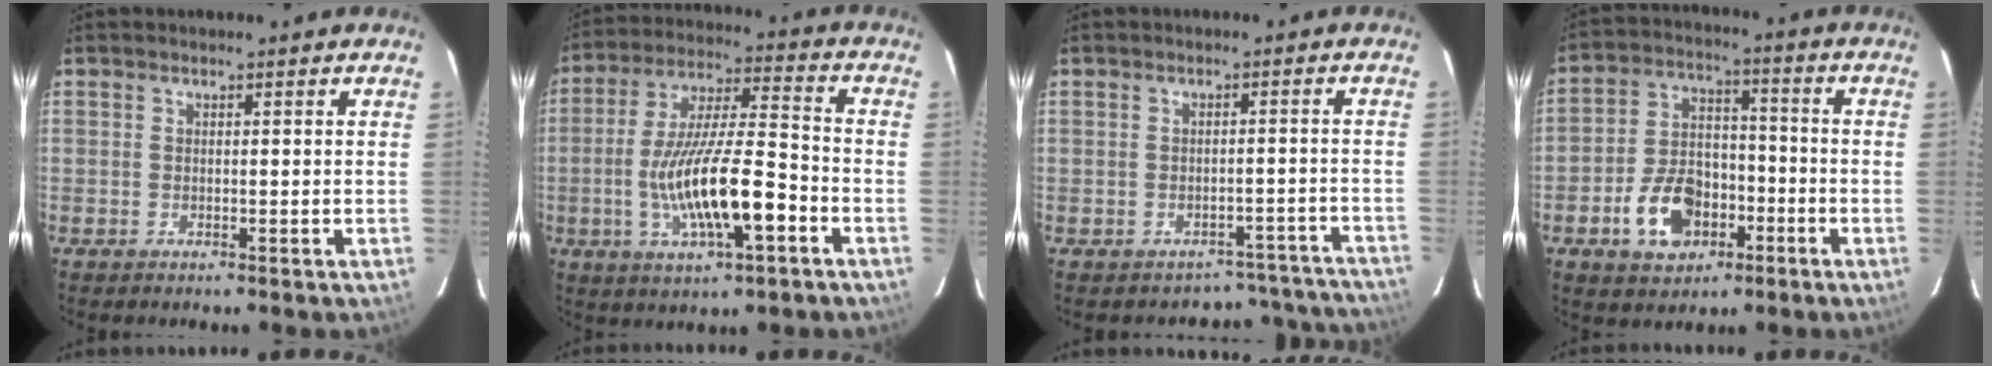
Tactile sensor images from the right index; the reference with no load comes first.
{"total": 16.4, "force": [-5.4, 3.6, 15.0], "torque": [-0.286, -0.007, -0.091]}
{"total": 11.2, "force": [-10.0, 4.9, -0.1], "torque": [0.027, 0.056, -0.098]}
{"total": 12.1, "force": [-5.4, 7.9, 7.4], "torque": [-0.156, 0.021, -0.080]}